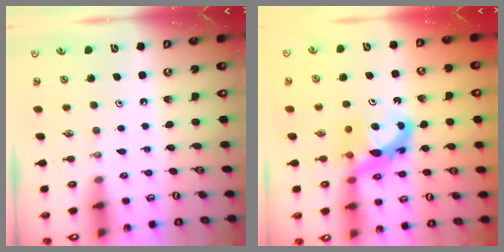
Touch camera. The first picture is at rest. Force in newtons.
{"total": 8.5, "press": 8.5, "slide": 0.5}